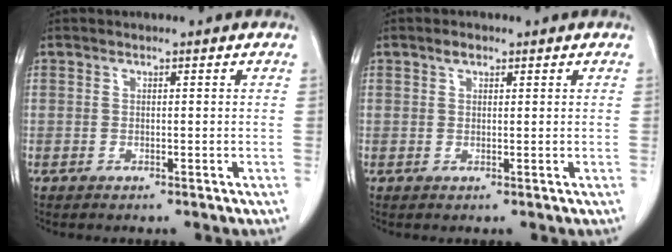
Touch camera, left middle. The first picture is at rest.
{"total": 1.5, "force": [1.0, 0.8, 0.8], "torque": [-0.016, 0.005, 0.016]}